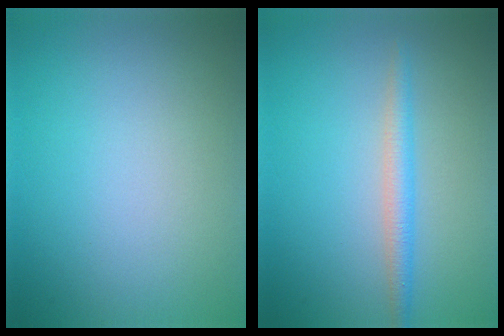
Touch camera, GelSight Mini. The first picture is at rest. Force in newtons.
{"total": 2.2, "press": 2.2, "slide": 0.0}